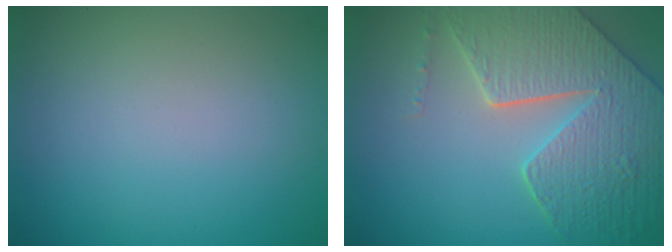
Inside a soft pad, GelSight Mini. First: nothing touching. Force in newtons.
{"total": 8.1, "press": 6.1, "slide": 5.4}